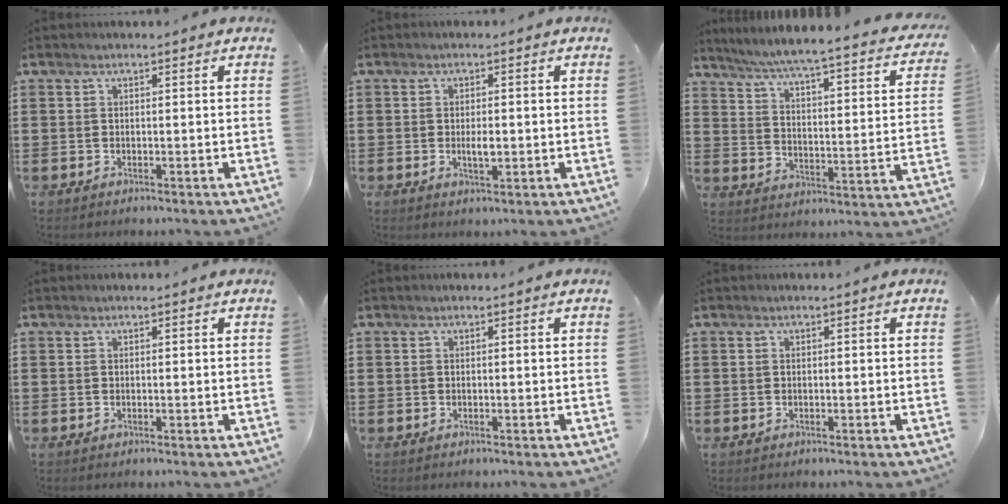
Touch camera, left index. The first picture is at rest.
{"total": 2.5, "force": [-0.2, 0.9, 2.3], "torque": [-0.043, -0.001, -0.005]}
{"total": 4.5, "force": [4.0, -0.9, 1.9], "torque": [-0.057, -0.041, 0.058]}
{"total": 0.0}
{"total": 0.0}
{"total": 0.0}